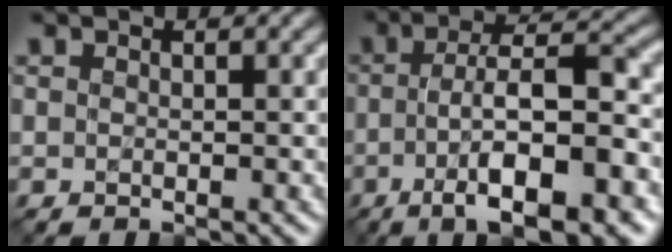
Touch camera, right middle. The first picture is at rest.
{"total": 10.6, "force": [-3.5, 3.1, 9.5], "torque": [-0.145, 0.009, -0.049]}